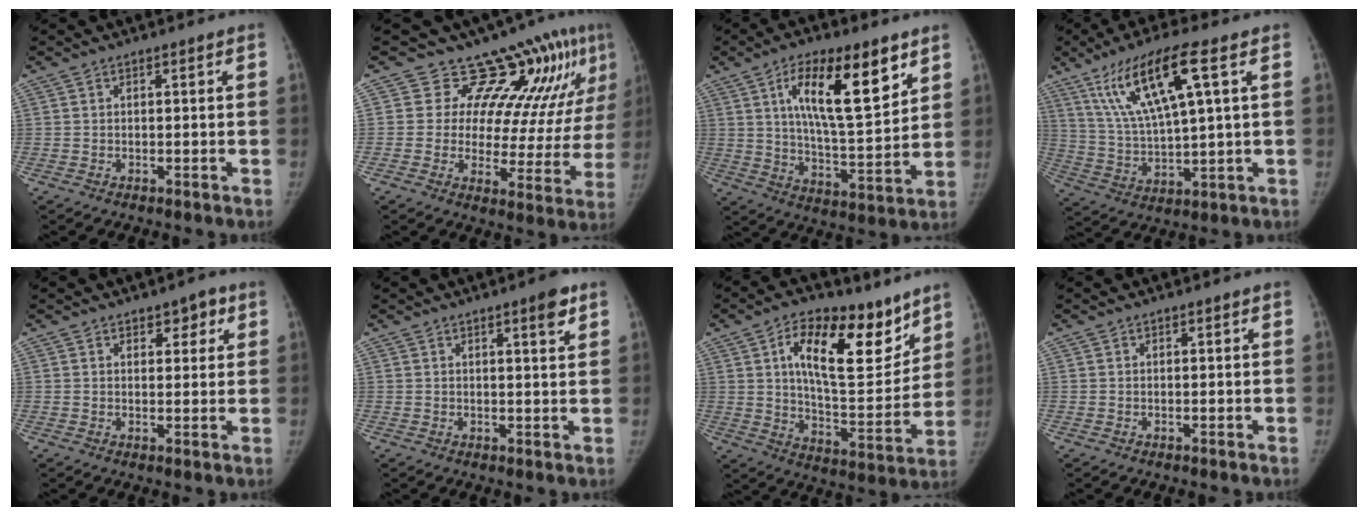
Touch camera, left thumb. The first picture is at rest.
{"total": 15.7, "force": [10.6, 6.6, 9.5], "torque": [-0.073, -0.073, 0.128]}
{"total": 18.0, "force": [8.3, 6.1, 14.8], "torque": [-0.212, -0.038, 0.143]}
{"total": 15.0, "force": [6.6, 2.7, 13.1], "torque": [-0.263, -0.015, 0.130]}
{"total": 3.9, "force": [2.1, 2.3, 2.4], "torque": [-0.004, -0.009, 0.028]}
{"total": 3.7, "force": [2.2, 0.7, 3.0], "torque": [-0.038, -0.012, 0.030]}
{"total": 19.9, "force": [9.9, 9.5, 14.4], "torque": [-0.174, -0.060, 0.165]}
{"total": 0.0}